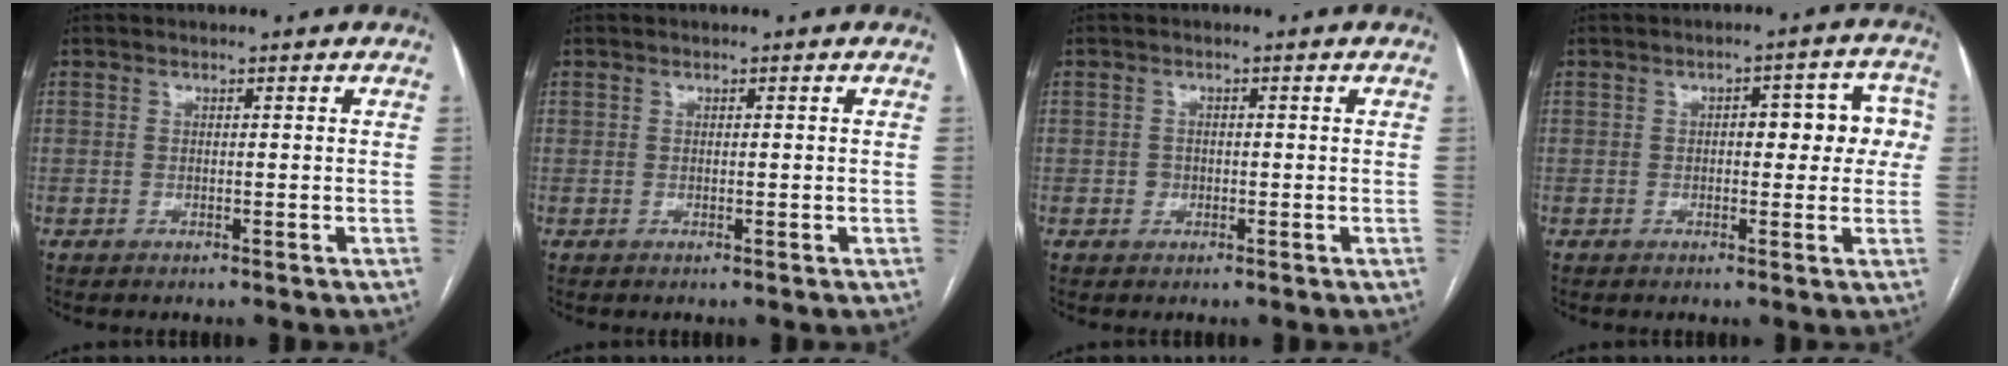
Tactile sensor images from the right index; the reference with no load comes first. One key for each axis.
{"total": 0.0}
{"total": 1.3, "fx": -0.4, "fy": 1.2, "fz": 0.3, "tx": -0.001, "ty": 0.005, "tz": -0.006}
{"total": 7.8, "fx": 0.8, "fy": 3.6, "fz": 6.8, "tx": -0.070, "ty": 0.037, "tz": 0.008}